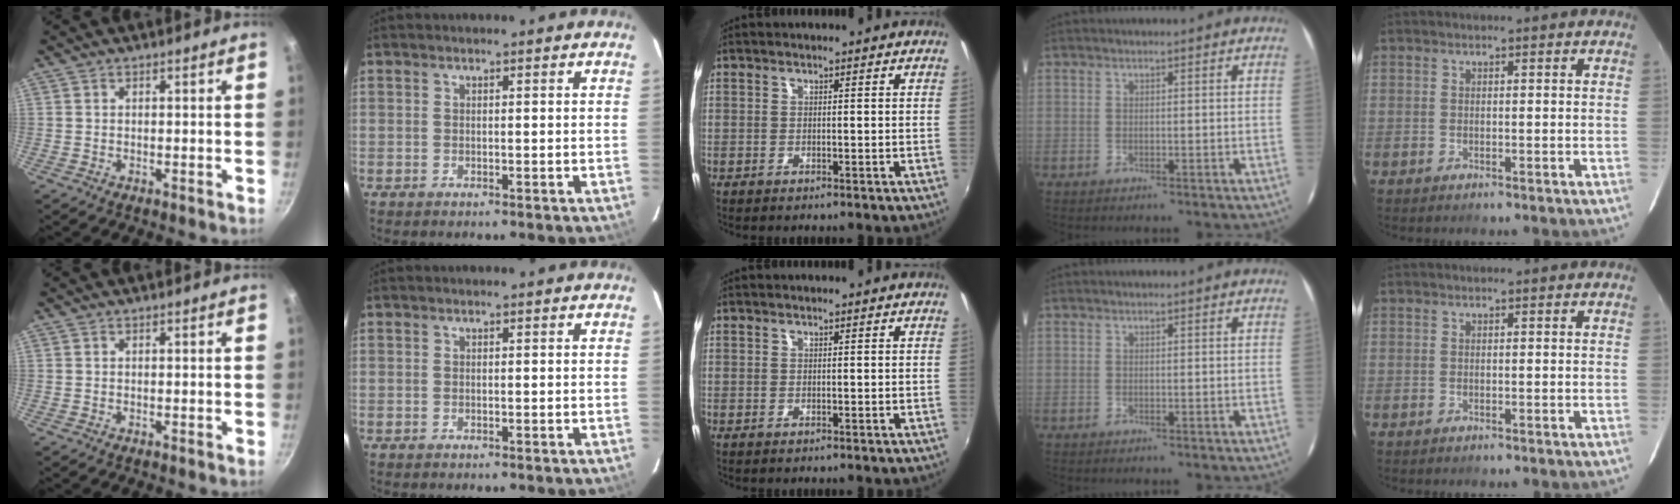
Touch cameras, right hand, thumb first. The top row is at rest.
{}